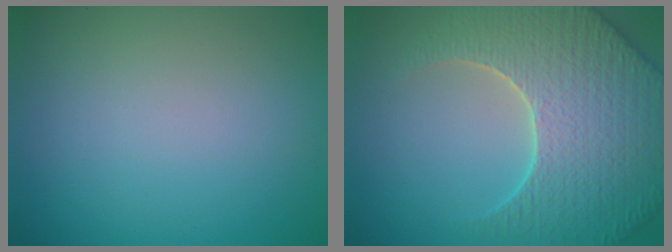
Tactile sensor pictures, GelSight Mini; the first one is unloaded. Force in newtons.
{"total": 7.7, "press": 7.4, "slide": 2.0}